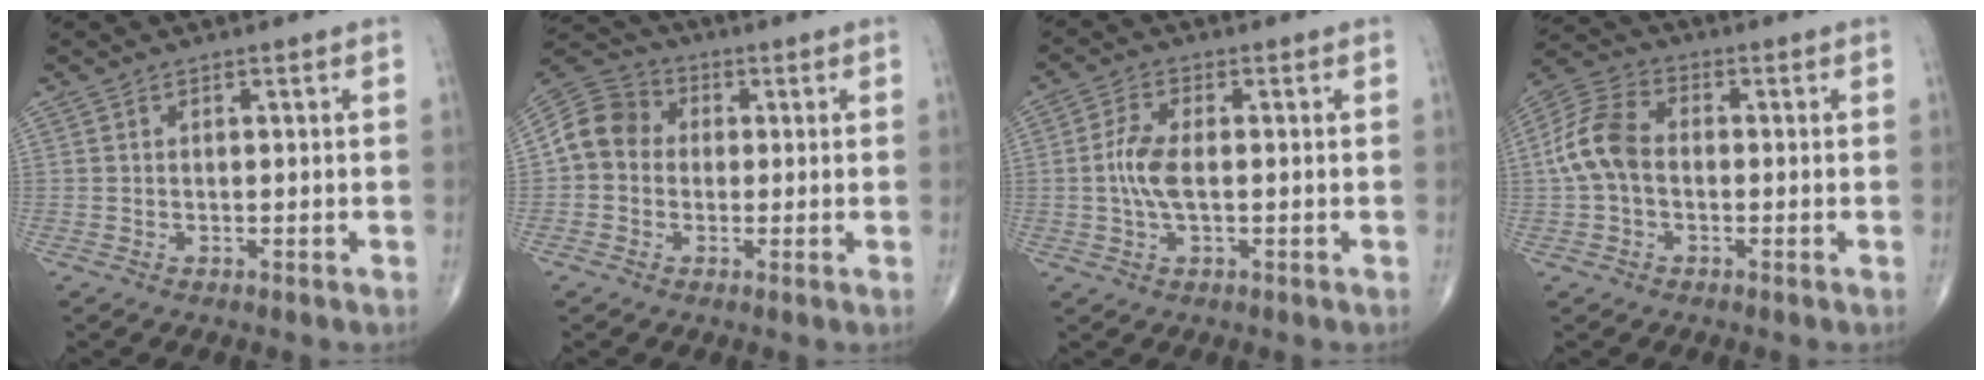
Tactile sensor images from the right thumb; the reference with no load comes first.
{"total": 8.9, "force": [0.1, 7.8, 4.3], "torque": [-0.068, 0.029, -0.012]}
{"total": 5.6, "force": [-0.2, 2.3, 5.0], "torque": [-0.119, 0.007, -0.009]}
{"total": 9.5, "force": [-0.5, 6.4, 6.9], "torque": [-0.145, 0.029, -0.023]}